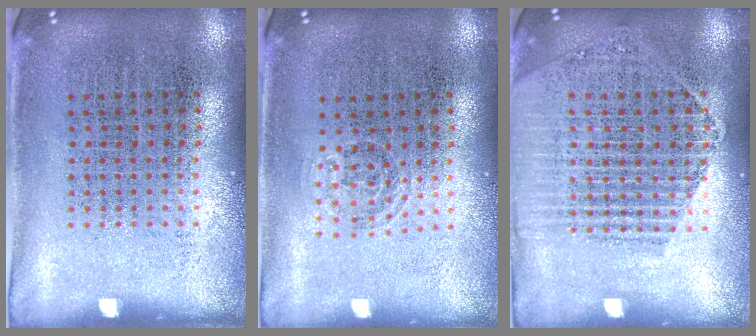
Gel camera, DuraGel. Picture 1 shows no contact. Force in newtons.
{"total": 0.7, "press": 0.5, "slide": 0.5}
{"total": 1.7, "press": 1.6, "slide": 0.4}